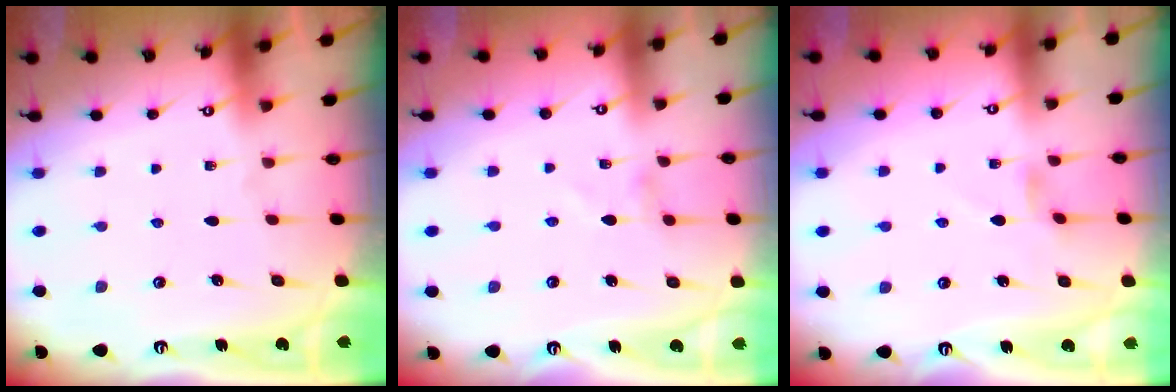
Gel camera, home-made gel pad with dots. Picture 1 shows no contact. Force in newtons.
{"total": 0.7, "press": 0.6, "slide": 0.1}
{"total": 2.4, "press": 2.3, "slide": 0.4}